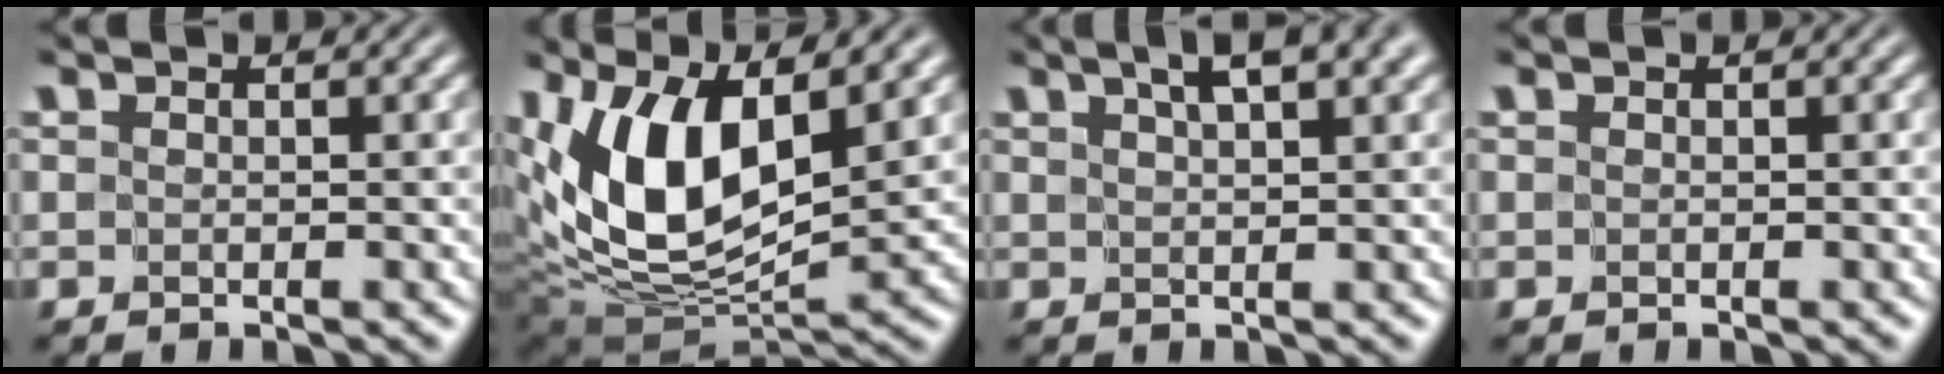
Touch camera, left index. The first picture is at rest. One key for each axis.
{"total": 10.5, "fx": 3.3, "fy": 4.8, "fz": 8.7, "tx": -0.174, "ty": -0.007, "tz": 0.062}
{"total": 5.5, "fx": 3.7, "fy": 1.5, "fz": 3.8, "tx": -0.044, "ty": 0.017, "tz": 0.041}
{"total": 0.0}